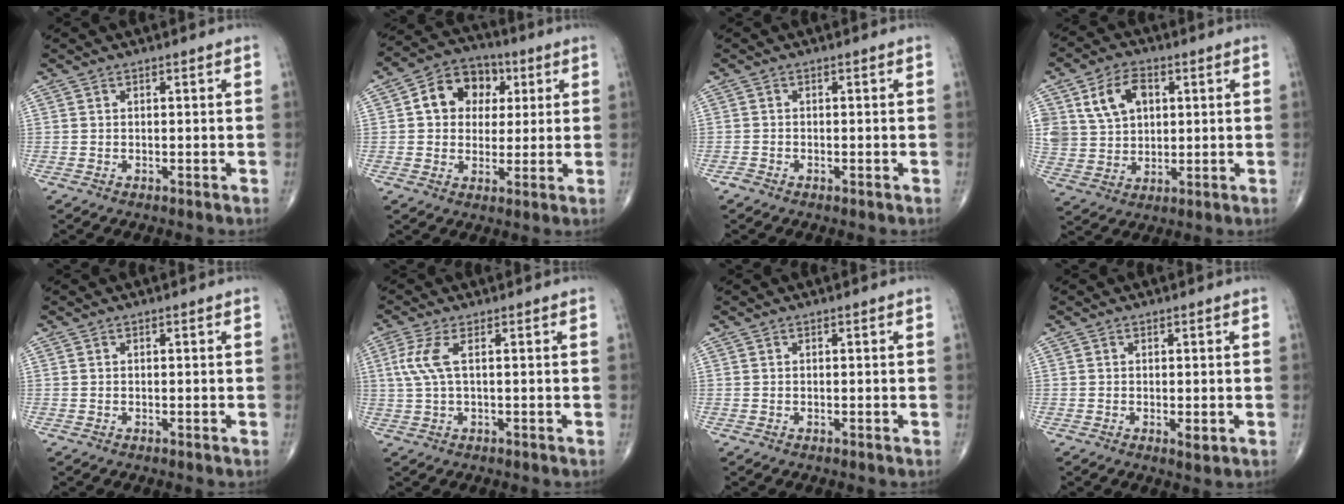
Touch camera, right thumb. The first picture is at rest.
{"total": 11.0, "force": [2.6, 8.9, 5.9], "torque": [-0.053, 0.008, 0.034]}
{"total": 0.8, "force": [-0.6, 0.5, 0.4], "torque": [-0.011, 0.001, -0.011]}
{"total": 10.4, "force": [3.7, 7.4, 6.3], "torque": [-0.093, -0.004, 0.076]}
{"total": 0.0}
{"total": 4.4, "force": [0.9, 1.1, 4.2], "torque": [-0.126, 0.010, 0.021]}
{"total": 0.0}
{"total": 1.5, "force": [-0.3, 0.5, 1.4], "torque": [-0.022, -0.005, -0.003]}